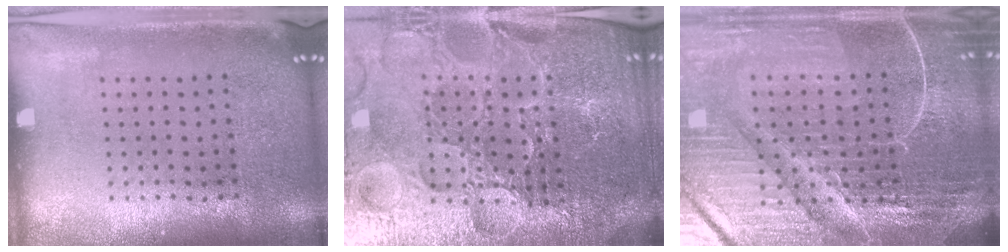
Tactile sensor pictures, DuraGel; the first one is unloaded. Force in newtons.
{"total": 6.0, "press": 5.4, "slide": 2.6}
{"total": 5.9, "press": 5.4, "slide": 2.5}